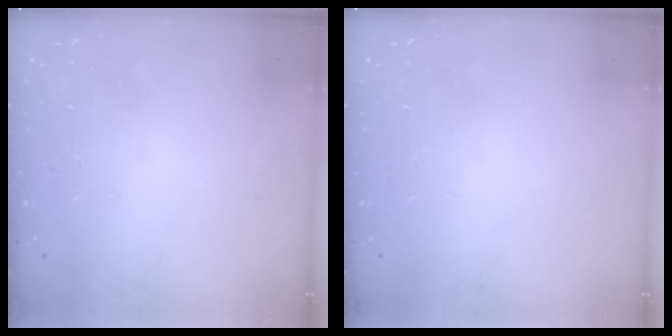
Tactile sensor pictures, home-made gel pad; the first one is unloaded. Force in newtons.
{"total": 0.0}